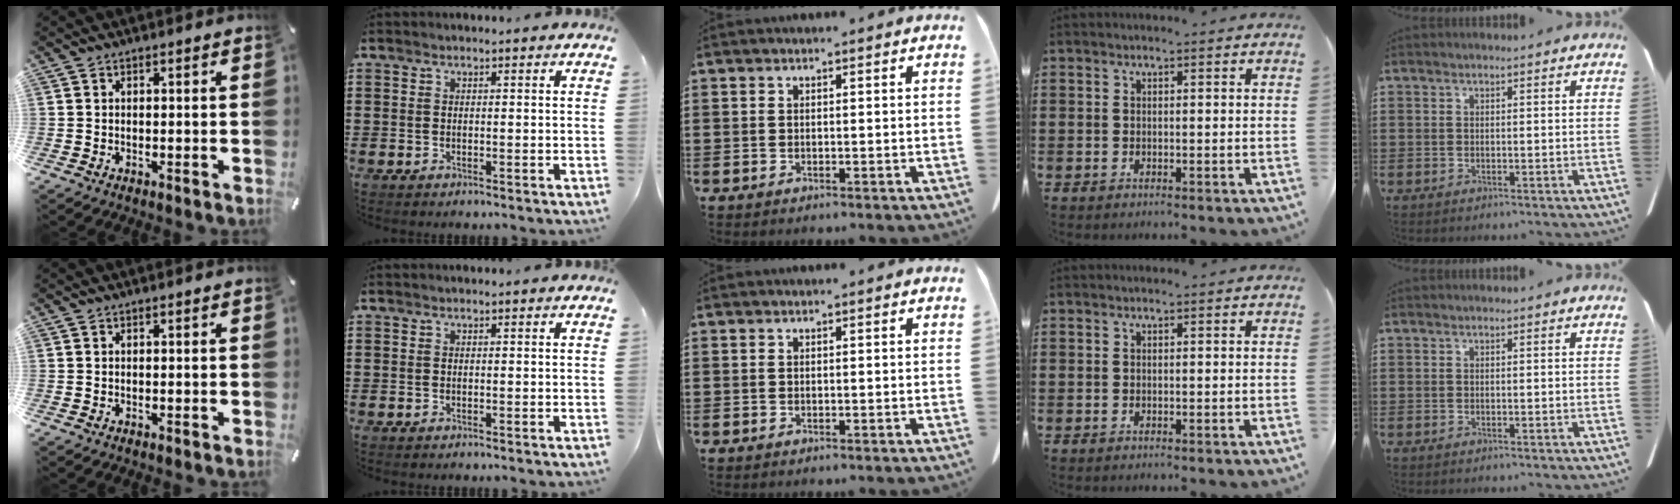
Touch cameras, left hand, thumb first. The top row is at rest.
{}